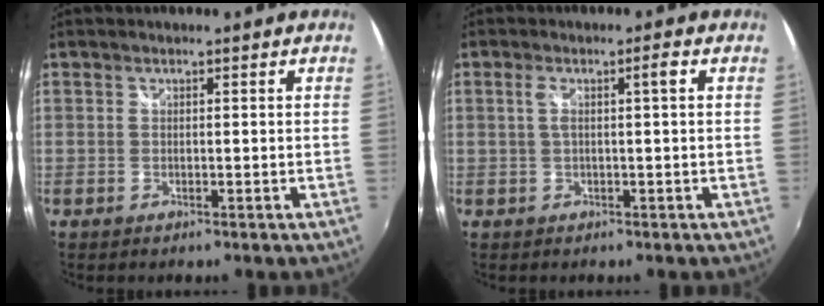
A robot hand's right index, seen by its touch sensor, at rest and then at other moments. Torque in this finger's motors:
{"motor_torque": [0.24, 0.08, 0.06, 0.04]}